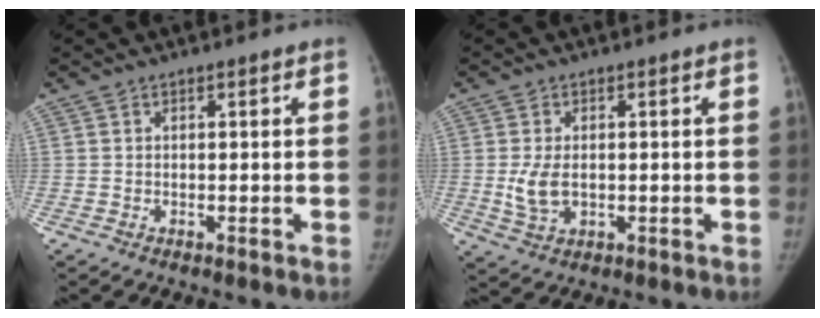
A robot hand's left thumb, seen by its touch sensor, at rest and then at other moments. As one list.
[{"total": 5.4, "force": [-0.2, 3.5, 4.2], "torque": [-0.079, -0.004, 0.003]}]